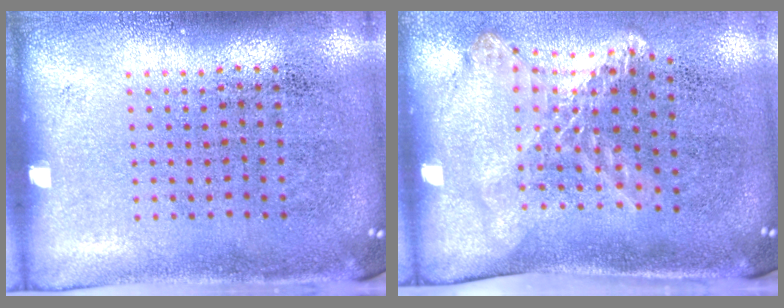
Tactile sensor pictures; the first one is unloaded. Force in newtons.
{"total": 1.7, "press": 1.3, "slide": 1.0}